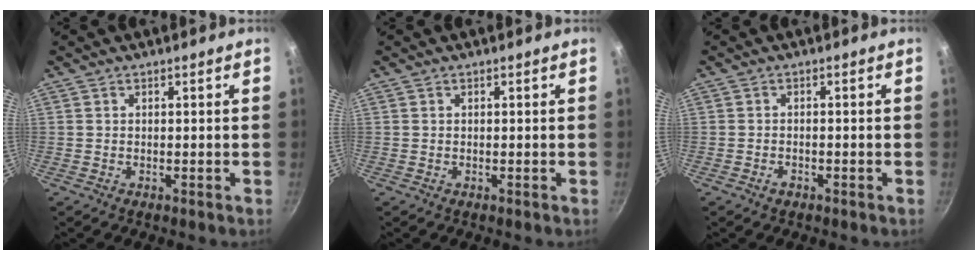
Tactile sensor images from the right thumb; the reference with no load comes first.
{"total": 0.0}
{"total": 1.3, "force": [-0.9, 0.7, 0.7], "torque": [-0.015, 0.010, -0.017]}